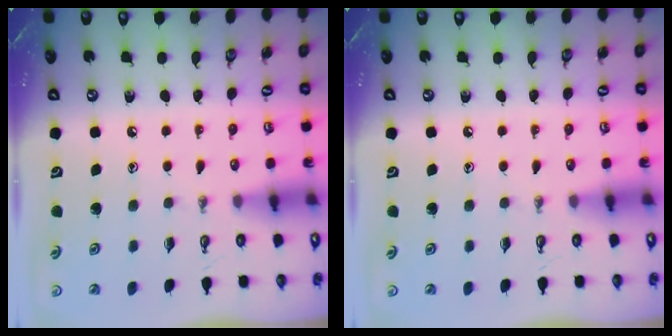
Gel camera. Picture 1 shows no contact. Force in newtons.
{"total": 0.0}